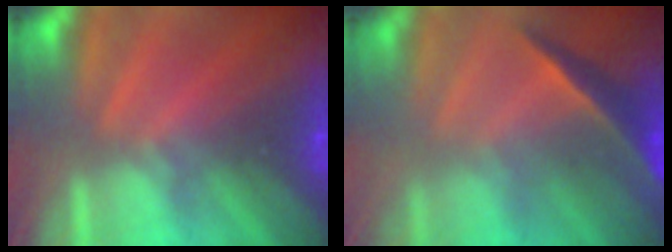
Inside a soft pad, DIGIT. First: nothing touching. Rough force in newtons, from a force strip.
{"total": 1.9}